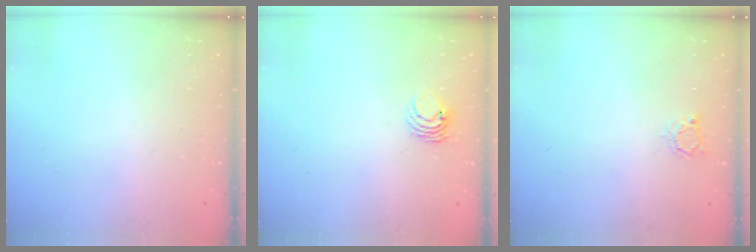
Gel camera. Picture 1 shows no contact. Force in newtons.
{"total": 4.1, "press": 4.1, "slide": 0.4}
{"total": 2.9, "press": 2.9, "slide": 0.3}